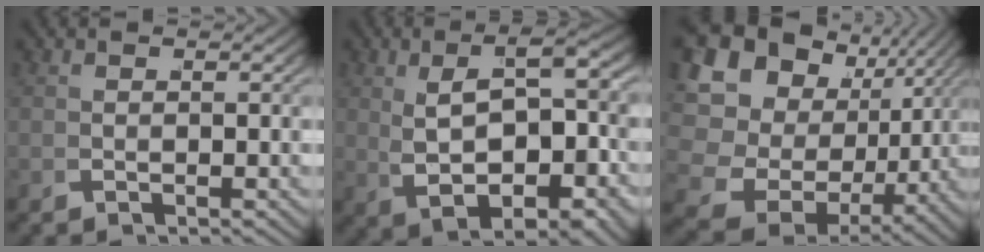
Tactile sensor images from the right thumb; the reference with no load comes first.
{"total": 10.9, "force": [0.3, 5.8, 9.3], "torque": [-0.171, -0.018, 0.032]}
{"total": 15.5, "force": [0.6, 12.0, 9.8], "torque": [-0.199, -0.029, 0.011]}